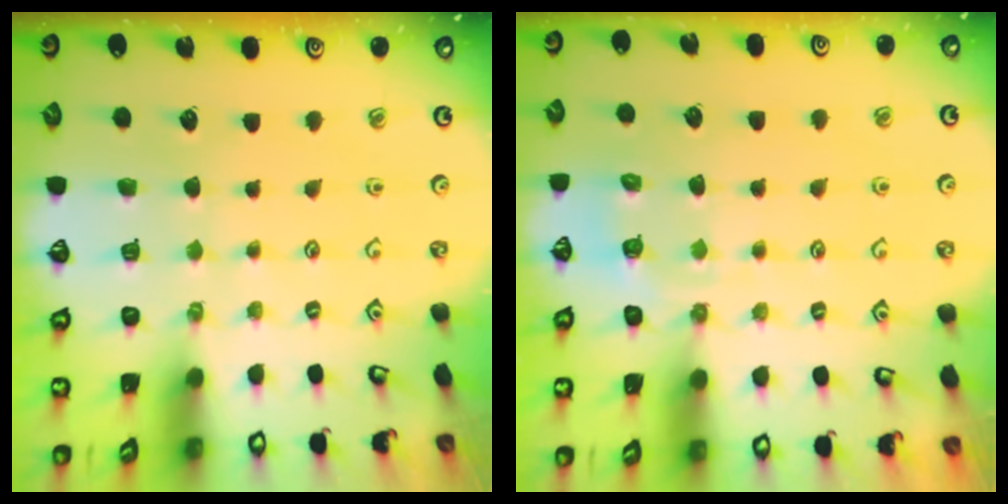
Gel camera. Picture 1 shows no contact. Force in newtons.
{"total": 6.6, "press": 6.5, "slide": 1.3}